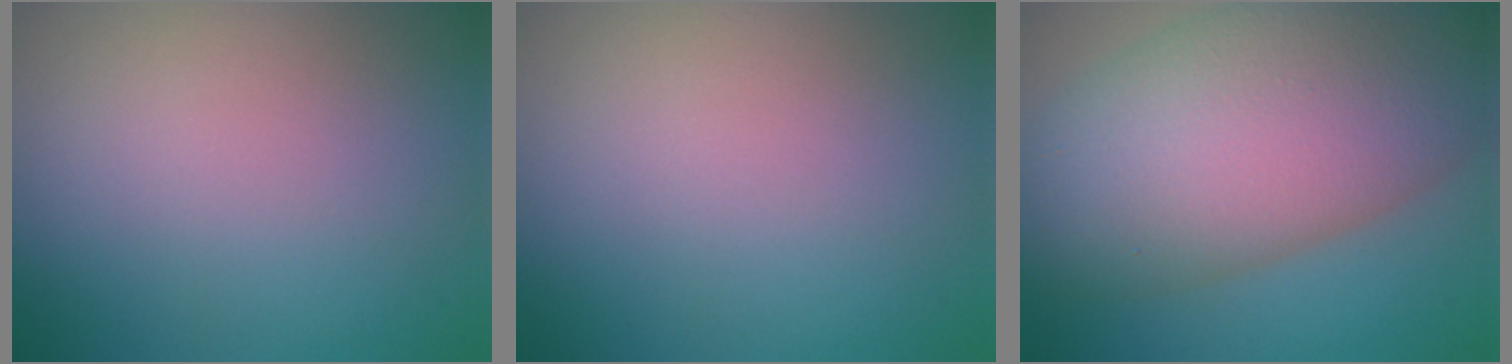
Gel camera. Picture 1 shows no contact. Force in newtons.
{"total": 0.0}
{"total": 13.3, "press": 13.3, "slide": 0.5}